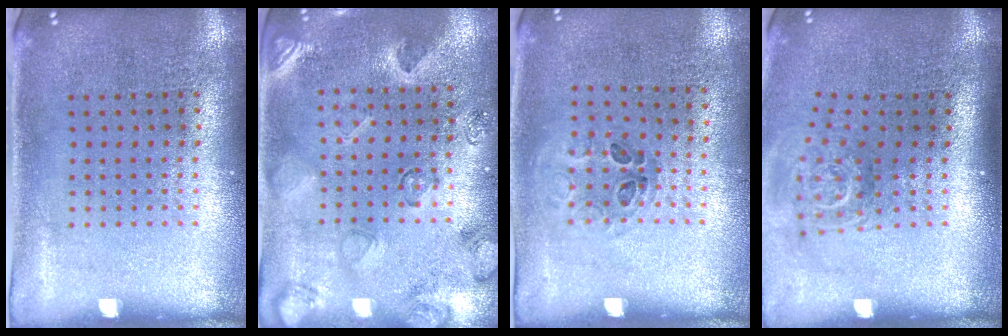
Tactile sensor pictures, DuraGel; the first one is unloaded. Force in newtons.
{"total": 2.3, "press": 1.9, "slide": 1.3}
{"total": 0.9, "press": 0.6, "slide": 0.7}
{"total": 1.9, "press": 1.3, "slide": 1.4}